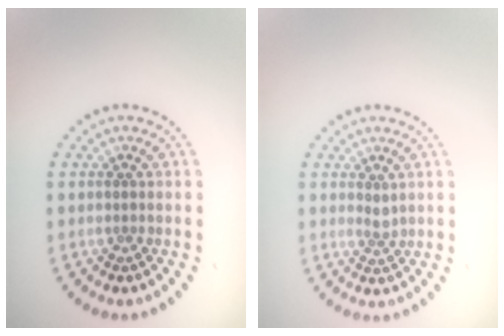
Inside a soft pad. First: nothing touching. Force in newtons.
{"total": 1.0, "press": 0.8, "slide": 0.6}